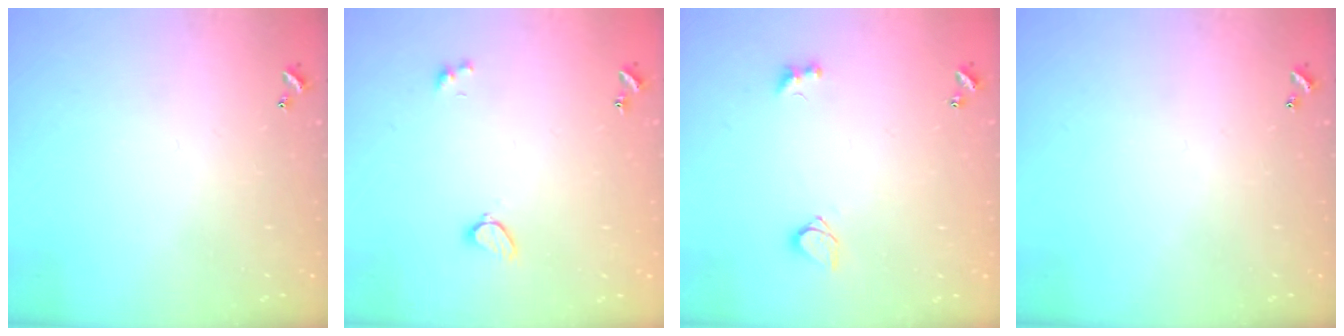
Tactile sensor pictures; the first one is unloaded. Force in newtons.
{"total": 1.9, "press": 1.9, "slide": 0.3}
{"total": 3.6, "press": 3.4, "slide": 1.2}
{"total": 0.0}